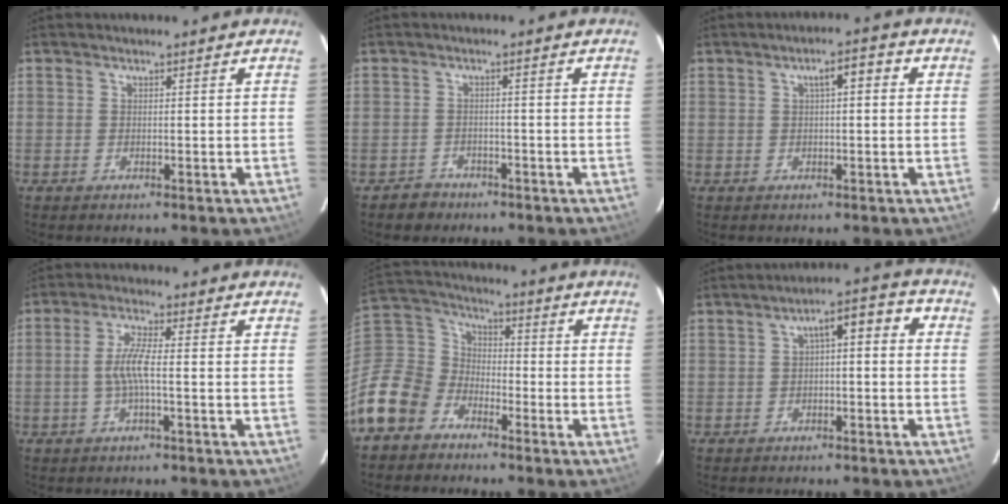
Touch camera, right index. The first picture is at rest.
{"total": 3.3, "force": [-2.3, 2.4, -0.3], "torque": [0.003, 0.017, -0.033]}
{"total": 3.9, "force": [0.8, 1.2, 3.6], "torque": [-0.057, 0.017, 0.014]}
{"total": 5.0, "force": [-0.9, 0.3, 4.9], "torque": [-0.100, 0.002, -0.017]}
{"total": 14.0, "force": [-8.6, 10.2, 4.4], "torque": [-0.137, 0.033, -0.174]}
{"total": 5.5, "force": [-0.3, 2.1, 5.1], "torque": [-0.076, 0.033, 0.005]}